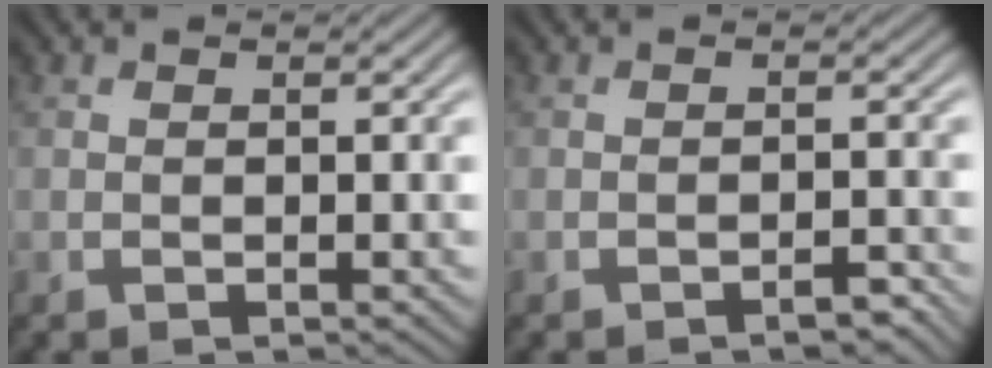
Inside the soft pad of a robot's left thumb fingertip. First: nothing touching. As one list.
[{"total": 1.7, "force": [-1.4, 0.4, 0.9], "torque": [-0.010, 0.004, -0.021]}]